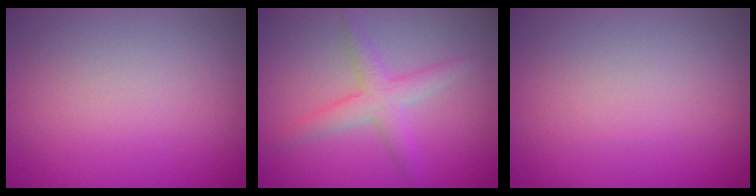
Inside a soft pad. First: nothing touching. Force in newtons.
{"total": 2.7, "press": 2.7, "slide": 0.1}
{"total": 0.0}